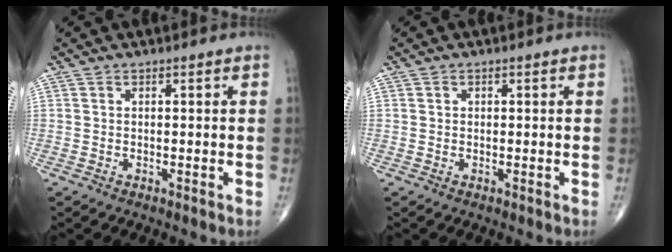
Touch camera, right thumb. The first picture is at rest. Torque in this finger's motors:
{"motor_torque": [0.13, -0.23, -0.28, -0.19, 0.02]}